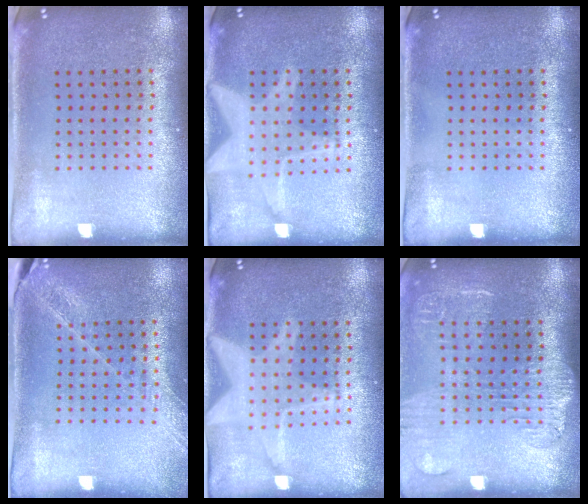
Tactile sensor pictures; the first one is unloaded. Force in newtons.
{"total": 2.3, "press": 2.3, "slide": 0.3}
{"total": 0.0}
{"total": 1.6, "press": 1.6, "slide": 0.0}
{"total": 2.6, "press": 2.6, "slide": 0.4}
{"total": 1.8, "press": 1.5, "slide": 0.9}